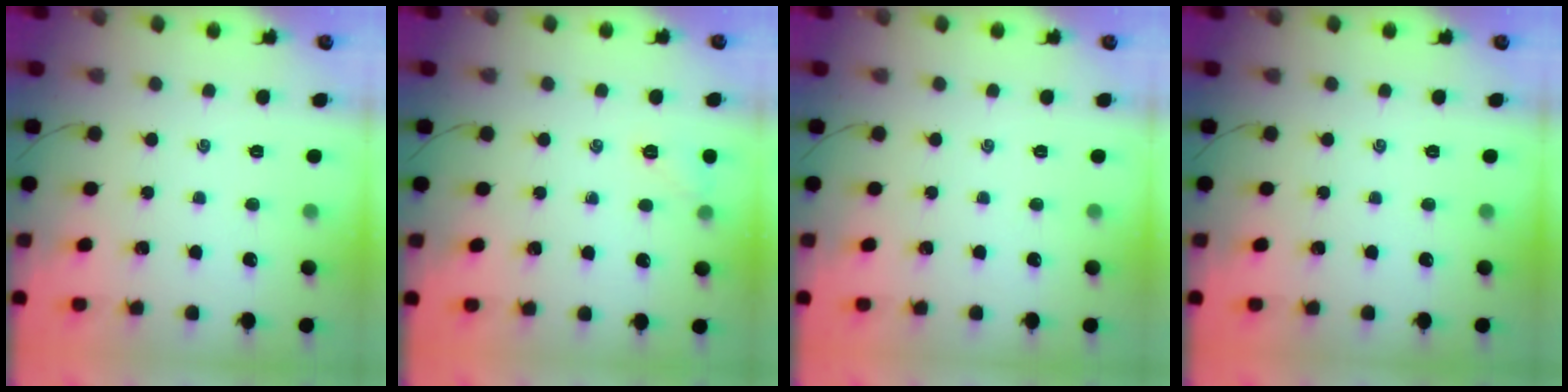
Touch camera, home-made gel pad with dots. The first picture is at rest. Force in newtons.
{"total": 5.3, "press": 5.2, "slide": 1.2}
{"total": 0.0}
{"total": 0.0}